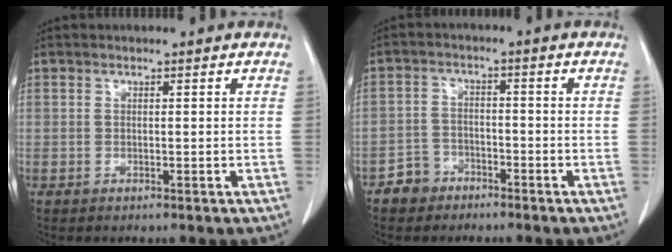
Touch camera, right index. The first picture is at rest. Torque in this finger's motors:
{"motor_torque": [-0.21, -0.29, -0.57, -0.21]}